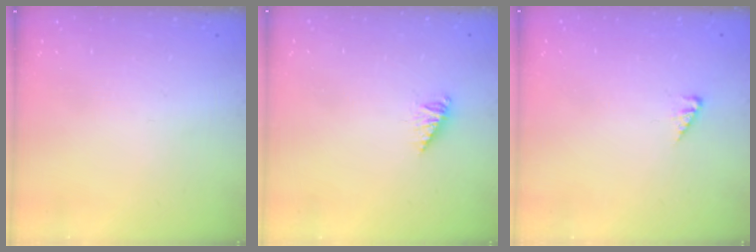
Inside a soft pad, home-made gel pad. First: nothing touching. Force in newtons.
{"total": 1.7, "press": 1.7, "slide": 0.2}
{"total": 2.9, "press": 2.9, "slide": 0.4}